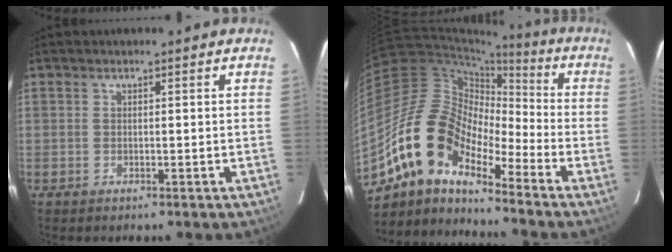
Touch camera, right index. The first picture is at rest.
{"total": 15.2, "force": [-10.8, 6.2, 8.7], "torque": [-0.145, 0.005, -0.220]}